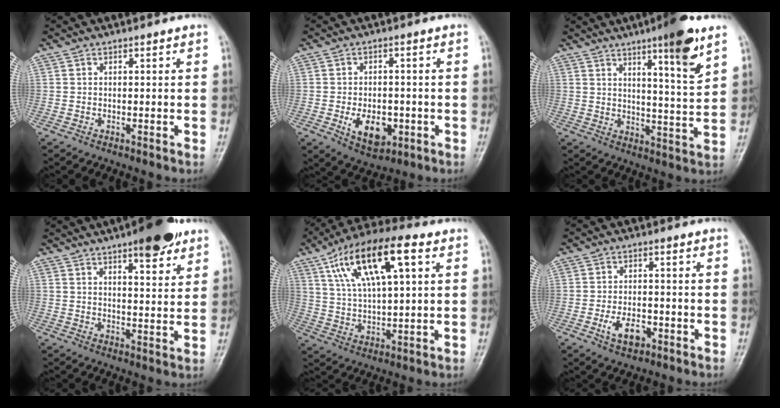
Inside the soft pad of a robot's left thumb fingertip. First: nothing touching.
{"total": 7.8, "force": [-2.2, 5.0, 5.6], "torque": [-0.070, 0.002, -0.024]}
{"total": 11.7, "force": [6.8, 1.2, 9.4], "torque": [-0.130, -0.041, 0.098]}
{"total": 10.5, "force": [6.7, 3.0, 7.6], "torque": [-0.085, -0.032, 0.091]}
{"total": 17.0, "force": [7.1, 6.1, 14.1], "torque": [-0.242, 0.006, 0.123]}
{"total": 5.2, "force": [-2.2, 2.9, 3.7], "torque": [-0.062, 0.009, -0.036]}